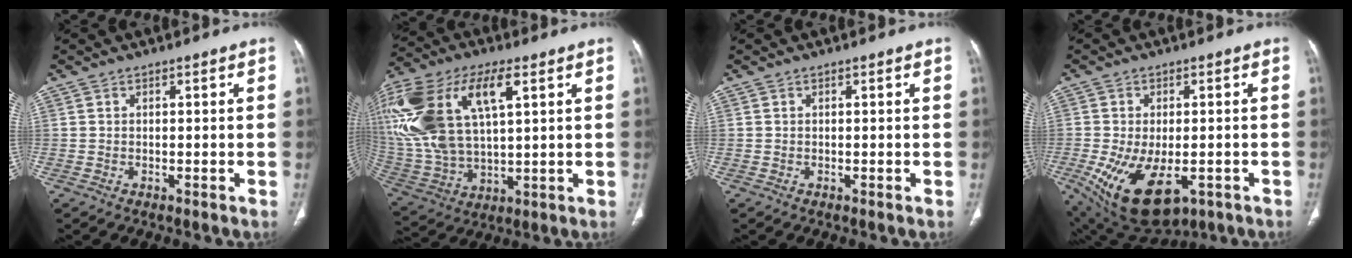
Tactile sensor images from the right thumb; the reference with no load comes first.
{"total": 27.3, "force": [8.8, 13.5, 22.0], "torque": [-0.505, 0.011, 0.167]}
{"total": 0.0}
{"total": 15.6, "force": [-5.6, 8.4, 11.9], "torque": [-0.227, -0.007, -0.068]}